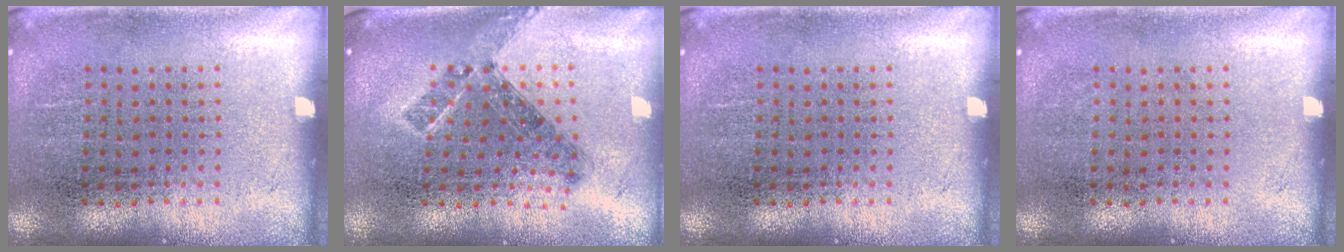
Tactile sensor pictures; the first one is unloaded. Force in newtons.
{"total": 0.8, "press": 0.7, "slide": 0.4}
{"total": 0.0}
{"total": 0.0}